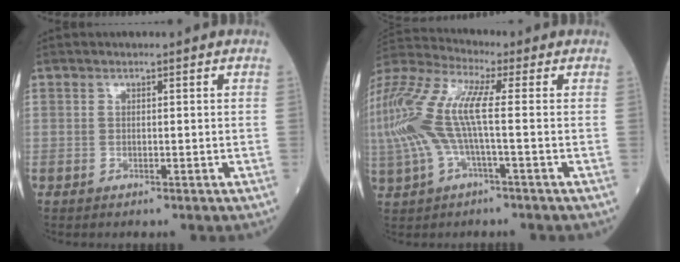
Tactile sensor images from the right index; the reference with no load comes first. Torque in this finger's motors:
{"motor_torque": [1.86, 0.29, 0.56, 0.21]}